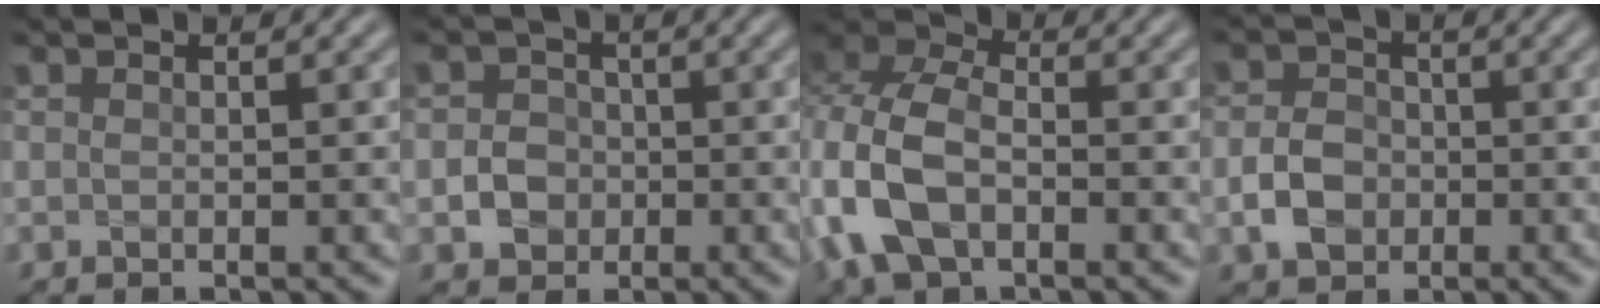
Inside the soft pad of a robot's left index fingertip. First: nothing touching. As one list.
[{"total": 2.6, "force": [-0.6, 2.3, 0.9], "torque": [0.002, 0.003, -0.019]}, {"total": 8.0, "force": [-2.1, 5.3, 5.6], "torque": [-0.154, -0.002, -0.053]}, {"total": 3.3, "force": [-1.0, 2.6, 1.8], "torque": [-0.032, 0.007, -0.023]}]